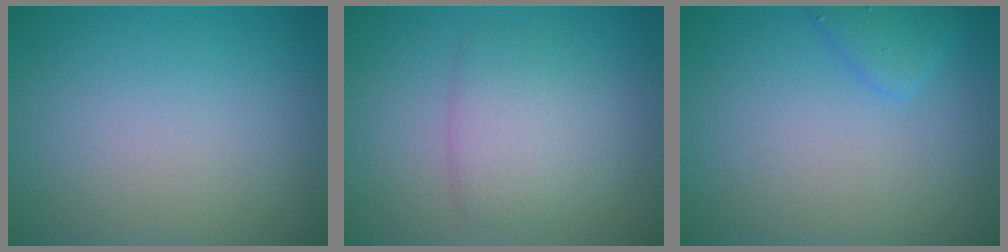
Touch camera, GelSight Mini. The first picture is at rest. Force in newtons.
{"total": 3.4, "press": 3.4, "slide": 0.1}
{"total": 1.7, "press": 1.7, "slide": 0.1}